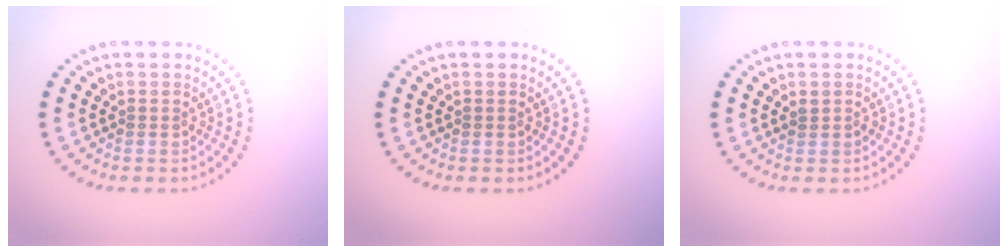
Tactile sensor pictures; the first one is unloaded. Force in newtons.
{"total": 0.0}
{"total": 0.6, "press": 0.6, "slide": 0.2}